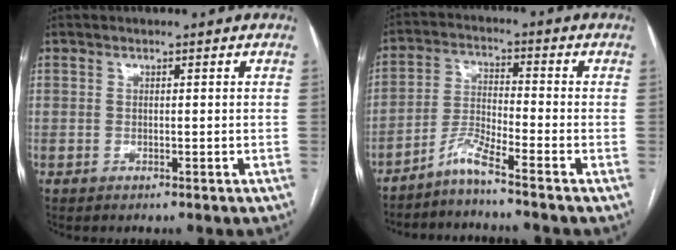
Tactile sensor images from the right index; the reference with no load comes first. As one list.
[{"total": 5.1, "force": [-4.3, -1.1, 2.5], "torque": [-0.057, -0.019, -0.090]}]